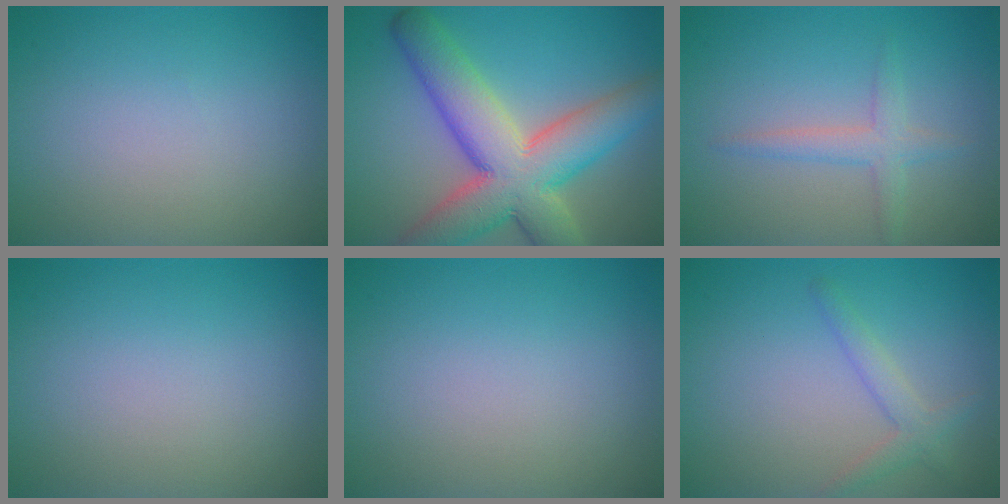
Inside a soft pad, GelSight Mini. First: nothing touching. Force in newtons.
{"total": 11.1, "press": 11.1, "slide": 0.8}
{"total": 2.2, "press": 2.2, "slide": 0.1}
{"total": 0.0}
{"total": 0.0}
{"total": 2.0, "press": 2.0, "slide": 0.1}